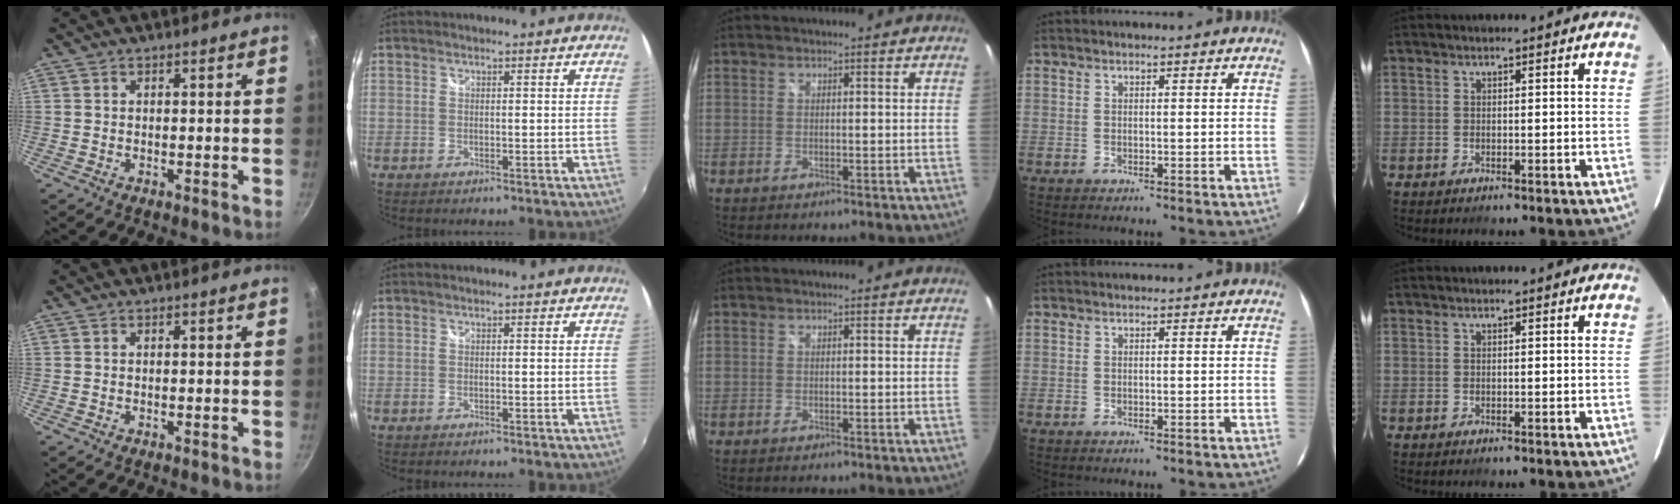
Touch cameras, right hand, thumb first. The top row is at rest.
{}